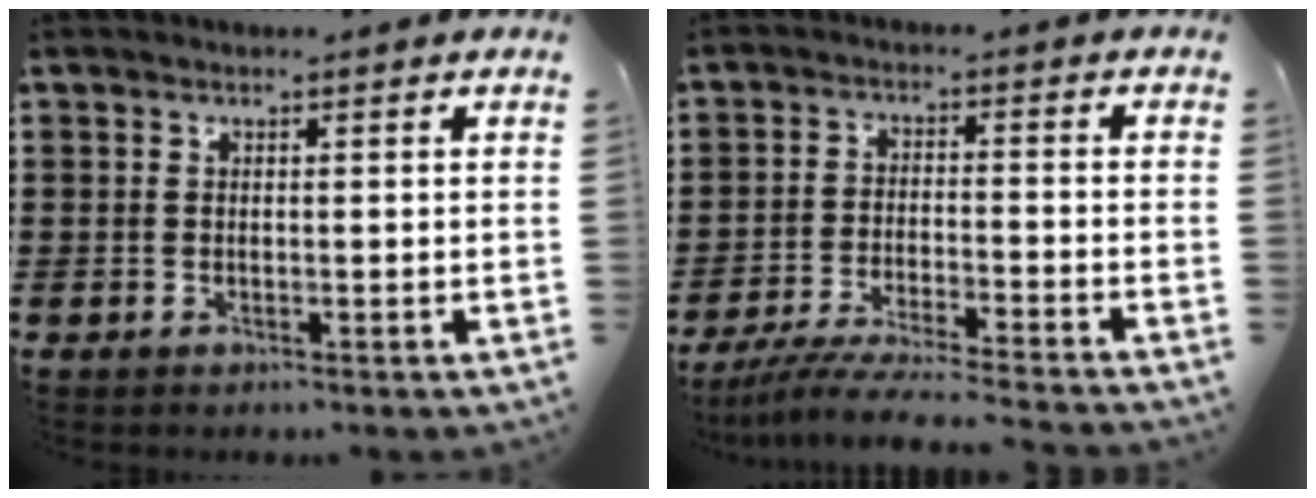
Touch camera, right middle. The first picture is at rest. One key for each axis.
{"total": 5.9, "fx": -5.6, "fy": -0.2, "fz": 2.0, "tx": -0.042, "ty": -0.016, "tz": -0.109}